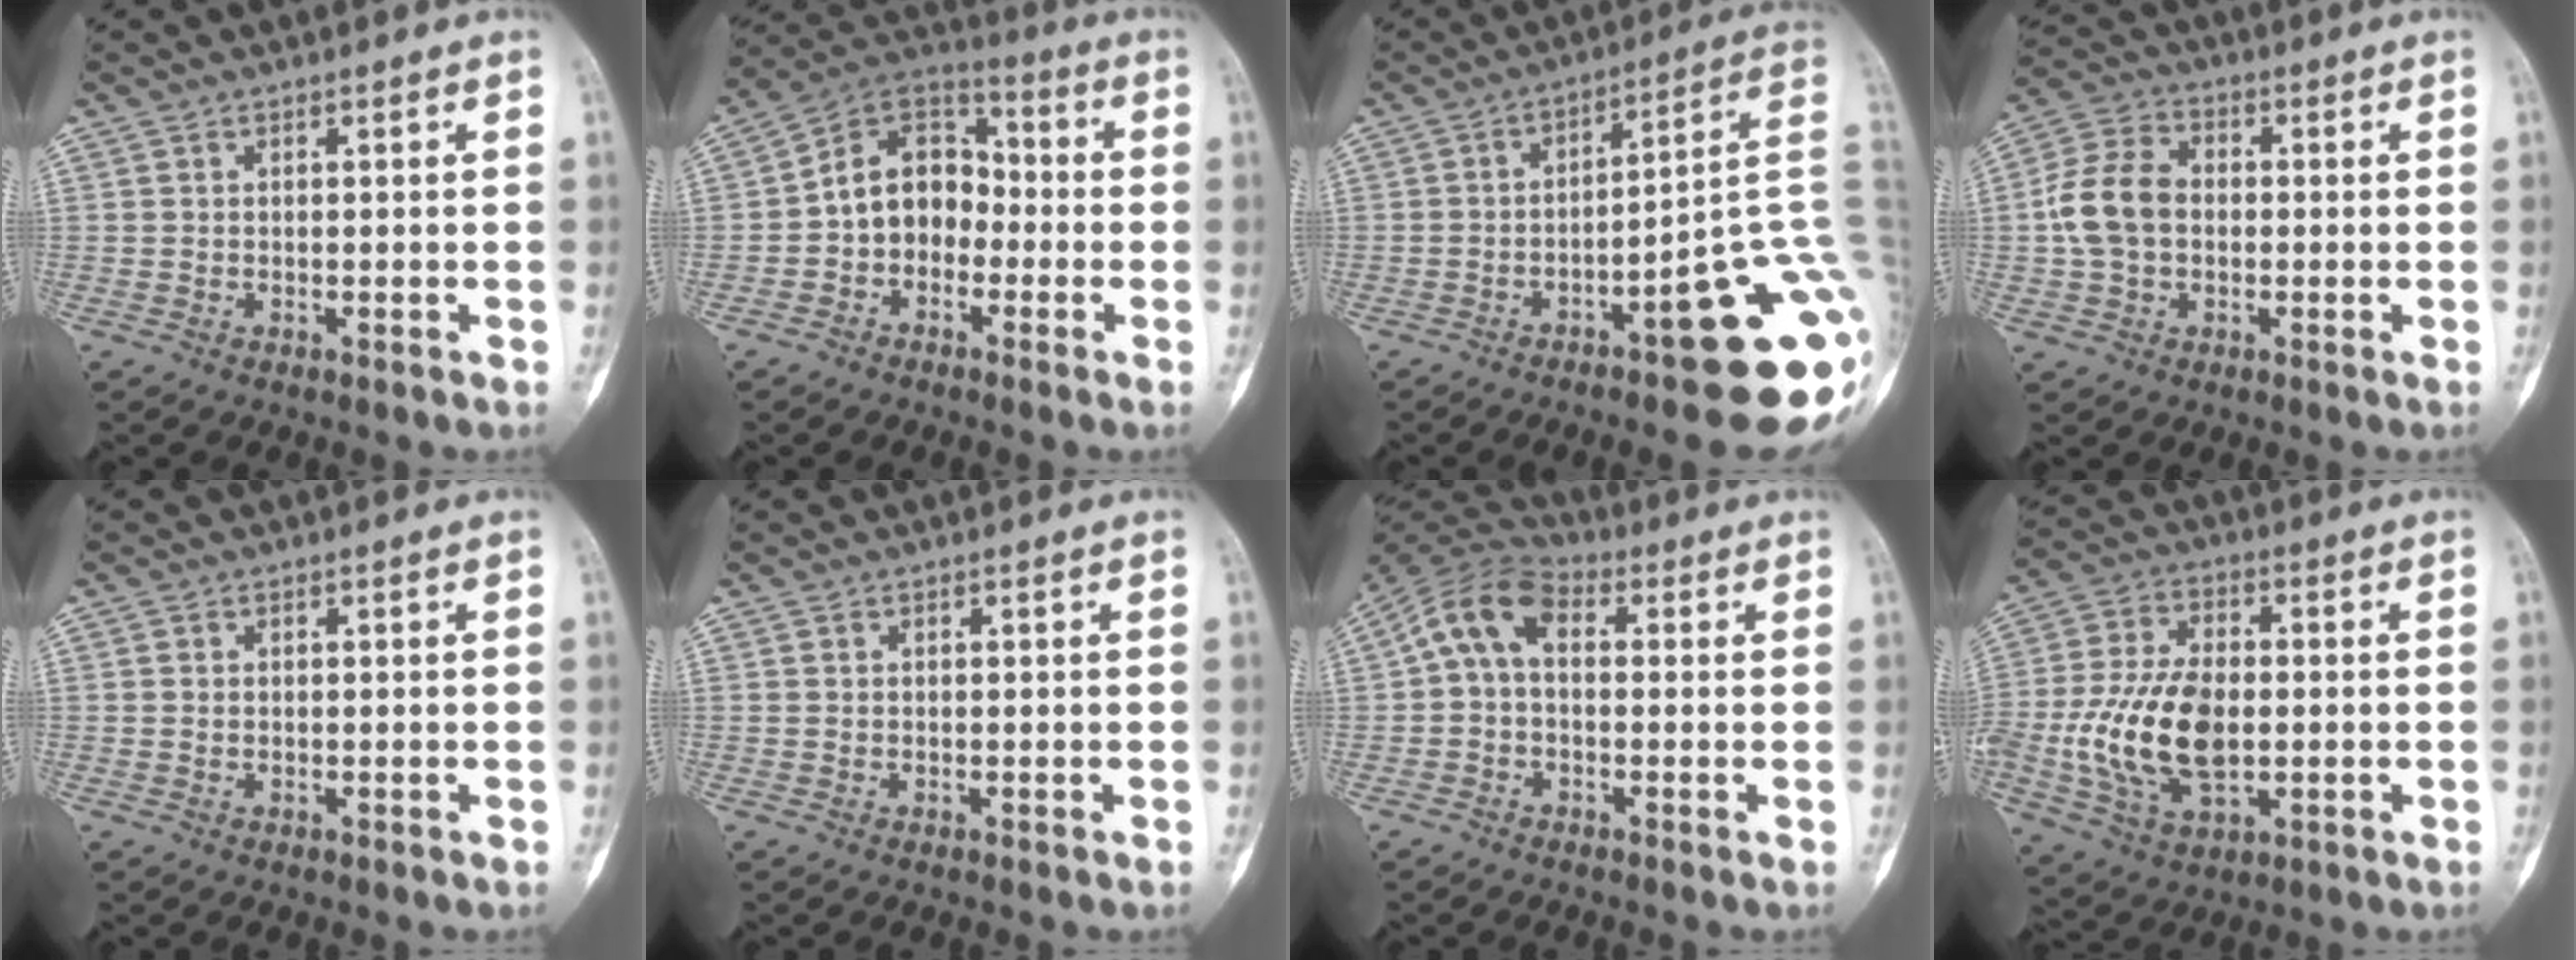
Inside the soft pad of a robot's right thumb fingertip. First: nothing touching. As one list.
[{"total": 11.7, "force": [-2.2, 9.2, 6.9], "torque": [-0.081, 0.048, -0.054]}, {"total": 20.6, "force": [-6.4, 4.6, 19.1], "torque": [-0.180, 0.043, -0.078]}, {"total": 10.1, "force": [-0.5, 7.6, 6.7], "torque": [-0.119, 0.026, -0.019]}, {"total": 0.6, "force": [-0.1, 0.6, 0.2], "torque": [0.001, 0.002, -0.002]}, {"total": 0.0}, {"total": 9.4, "force": [0.6, 6.4, 6.9], "torque": [-0.119, 0.029, -0.006]}, {"total": 17.6, "force": [-2.3, 10.3, 14.0], "torque": [-0.273, 0.009, -0.036]}]